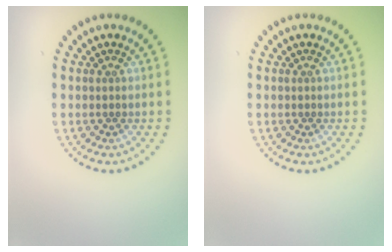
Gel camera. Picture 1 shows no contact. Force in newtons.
{"total": 0.0}